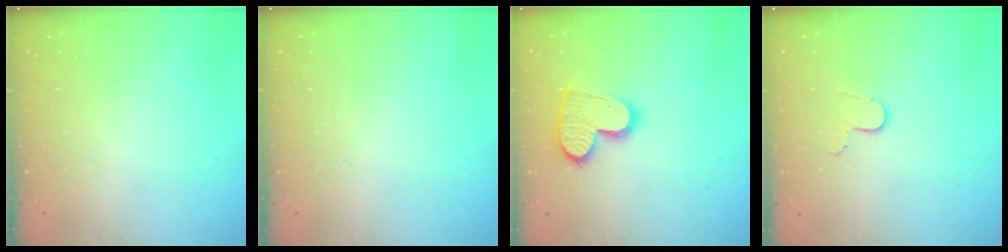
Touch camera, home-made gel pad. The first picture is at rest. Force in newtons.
{"total": 0.0}
{"total": 13.0, "press": 13.0, "slide": 1.1}
{"total": 3.8, "press": 3.8, "slide": 0.3}